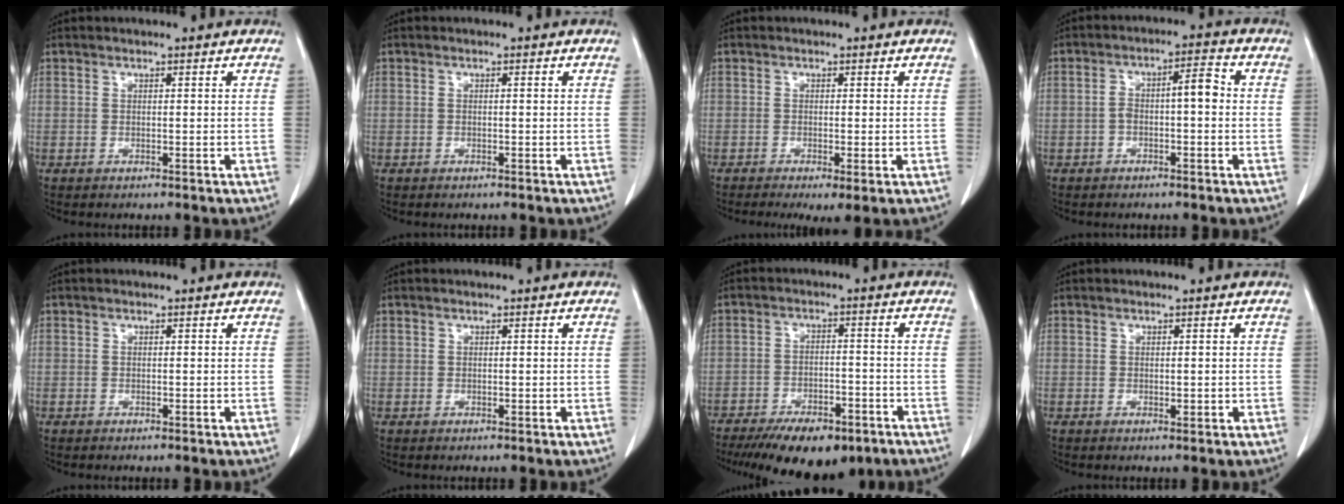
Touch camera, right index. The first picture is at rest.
{"total": 0.0}
{"total": 3.7, "force": [-1.8, 0.8, 3.1], "torque": [-0.042, -0.013, -0.025]}
{"total": 4.9, "force": [-0.4, 1.3, 4.7], "torque": [-0.079, 0.029, -0.005]}
{"total": 0.0}
{"total": 0.0}
{"total": 13.8, "force": [-9.8, 5.7, 7.8], "torque": [-0.122, -0.009, -0.147]}
{"total": 0.7, "force": [0.0, 0.4, 0.6], "torque": [-0.007, 0.000, 0.004]}